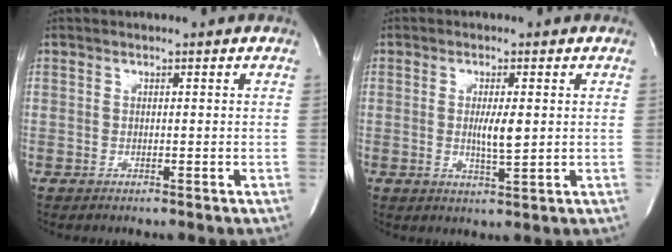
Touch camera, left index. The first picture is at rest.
{"total": 3.8, "force": [0.3, 0.6, 3.8], "torque": [-0.070, -0.006, 0.005]}